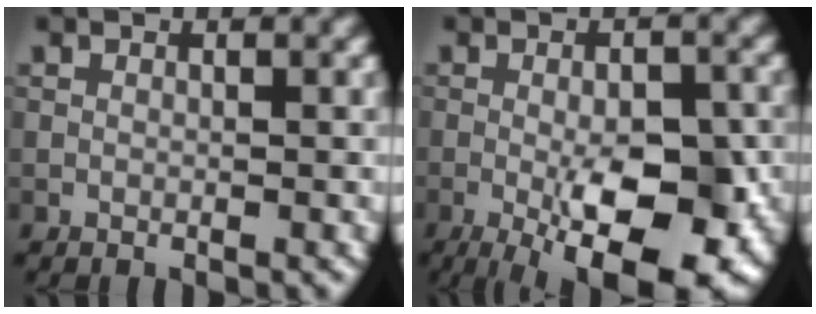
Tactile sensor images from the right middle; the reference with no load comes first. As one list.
[{"total": 11.4, "force": [-3.7, 4.4, 9.8], "torque": [-0.130, -0.014, -0.045]}]